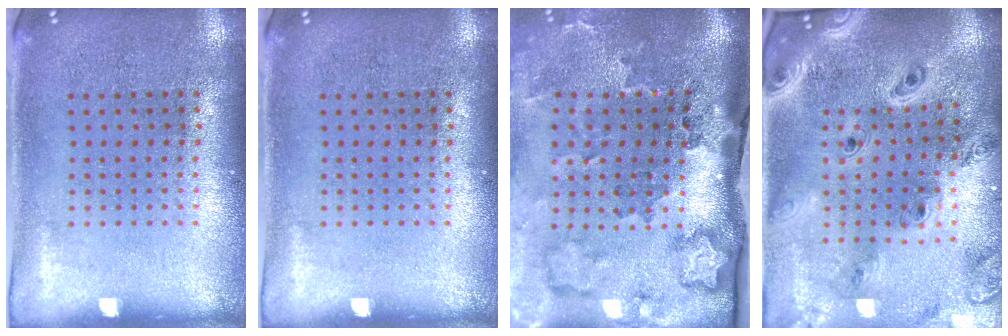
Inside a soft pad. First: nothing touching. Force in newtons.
{"total": 0.0}
{"total": 3.5, "press": 2.3, "slide": 2.7}
{"total": 2.9, "press": 2.5, "slide": 1.6}